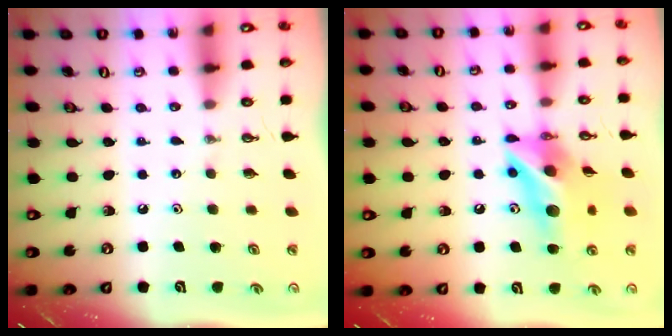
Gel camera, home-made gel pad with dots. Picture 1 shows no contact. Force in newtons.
{"total": 12.8, "press": 12.8, "slide": 1.3}